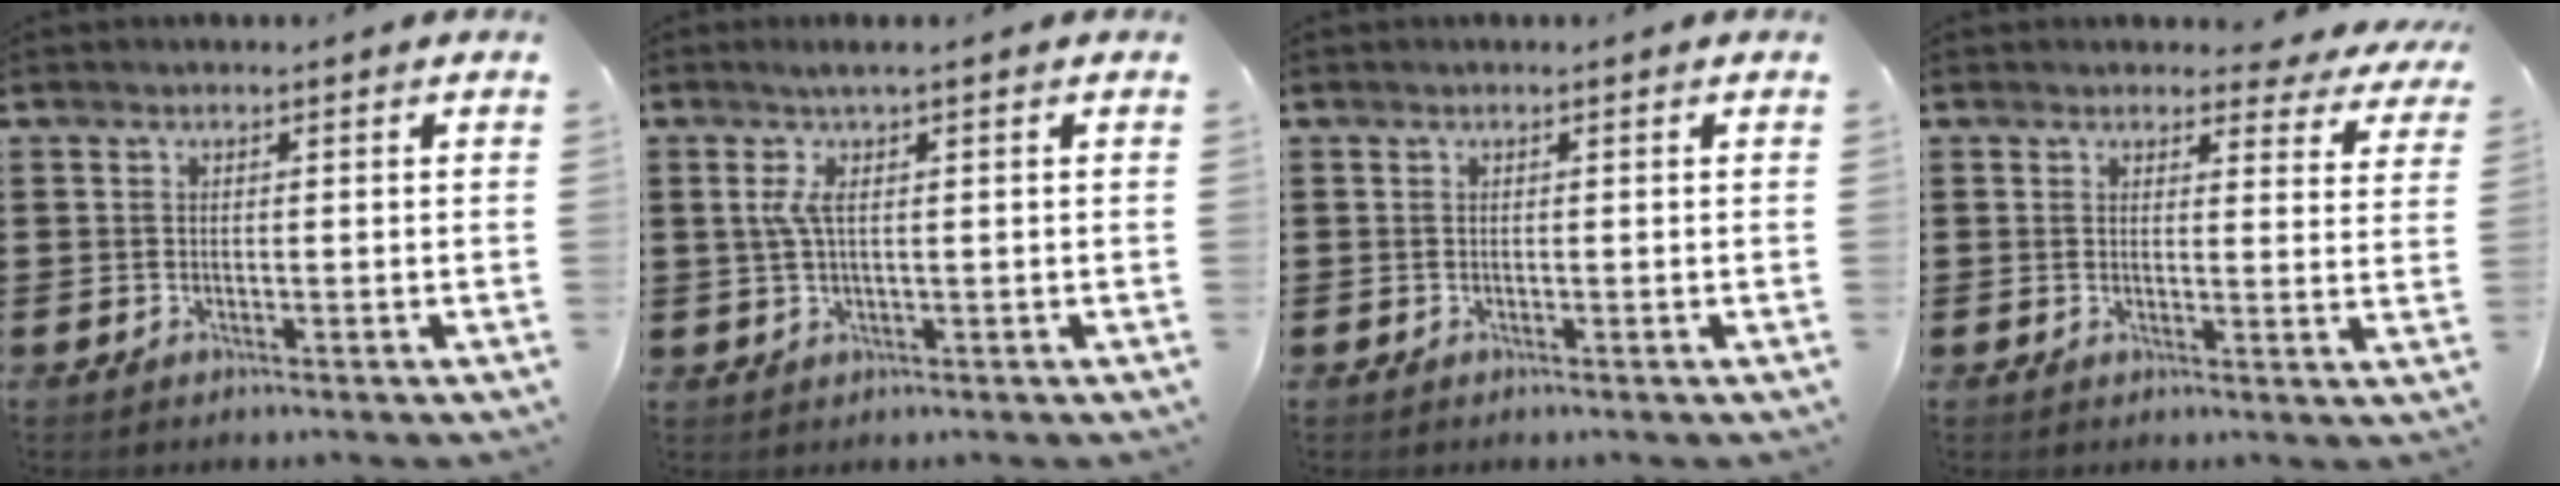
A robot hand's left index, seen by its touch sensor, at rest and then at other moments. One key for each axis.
{"total": 3.8, "fx": 0.8, "fy": 0.4, "fz": 3.7, "tx": -0.086, "ty": -0.006, "tz": 0.007}
{"total": 0.0}
{"total": 3.6, "fx": 3.3, "fy": 0.8, "fz": 1.0, "tx": -0.017, "ty": -0.015, "tz": 0.057}